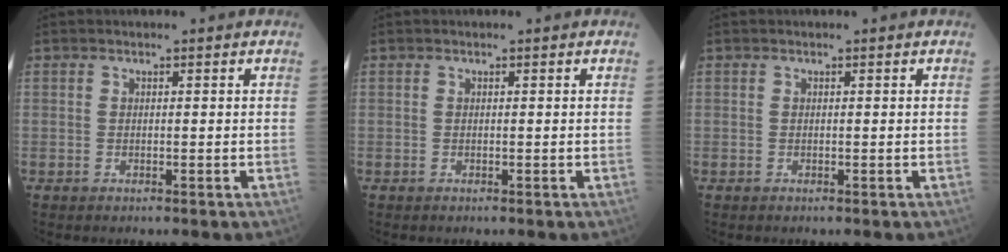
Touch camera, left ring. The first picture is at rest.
{"total": 0.0}
{"total": 0.0}